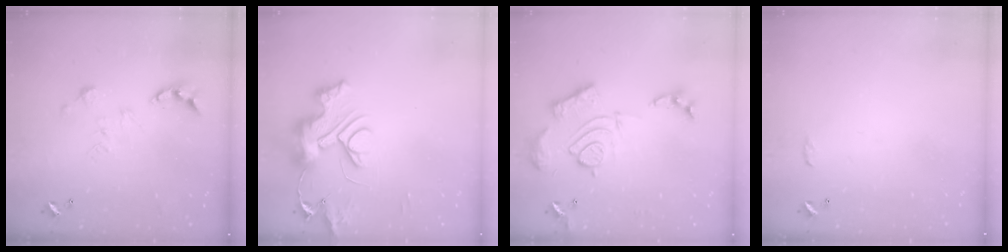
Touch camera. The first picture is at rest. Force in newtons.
{"total": 13.0, "press": 13.0, "slide": 0.8}
{"total": 17.4, "press": 17.3, "slide": 1.7}
{"total": 3.0, "press": 3.0, "slide": 0.5}